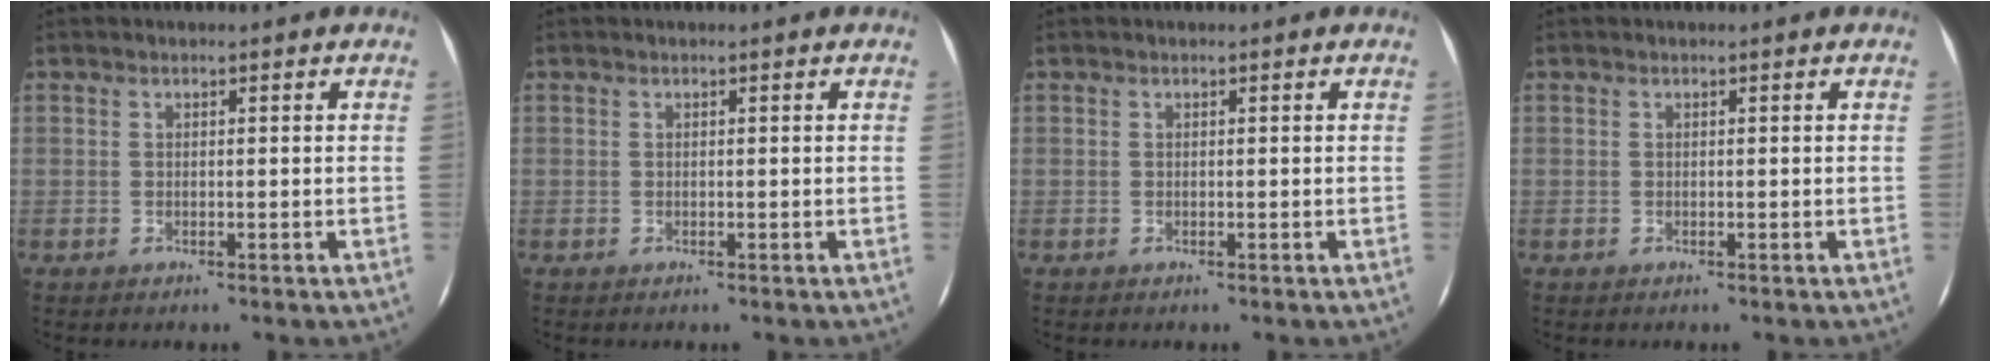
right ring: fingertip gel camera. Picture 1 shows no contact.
{"total": 0.0}
{"total": 0.0}
{"total": 0.0}